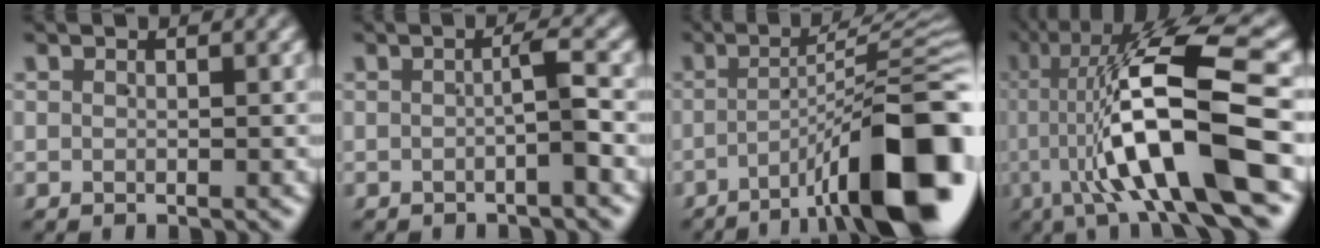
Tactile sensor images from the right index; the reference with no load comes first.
{"total": 1.7, "force": [-0.5, -0.2, 1.6], "torque": [-0.017, 0.006, -0.009]}
{"total": 12.1, "force": [-4.9, 3.4, 10.5], "torque": [-0.127, 0.006, -0.072]}
{"total": 13.5, "force": [0.7, 3.6, 13.0], "torque": [-0.211, 0.013, 0.009]}